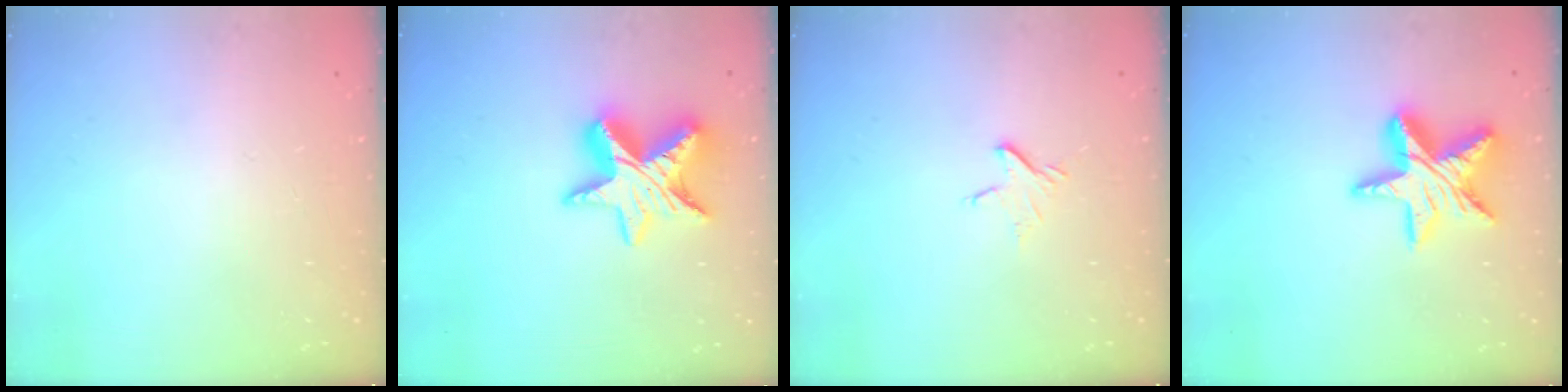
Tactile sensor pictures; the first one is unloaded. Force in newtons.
{"total": 13.9, "press": 13.9, "slide": 0.6}
{"total": 3.7, "press": 3.7, "slide": 0.3}
{"total": 15.5, "press": 15.4, "slide": 1.1}